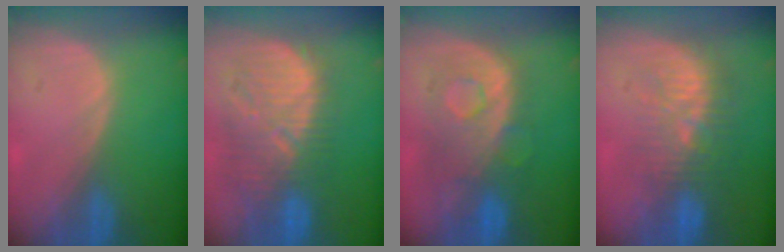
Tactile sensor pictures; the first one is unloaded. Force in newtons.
{"total": 12.0, "press": 11.3, "slide": 4.1}
{"total": 9.6, "press": 8.9, "slide": 3.6}
{"total": 9.4, "press": 9.0, "slide": 2.7}